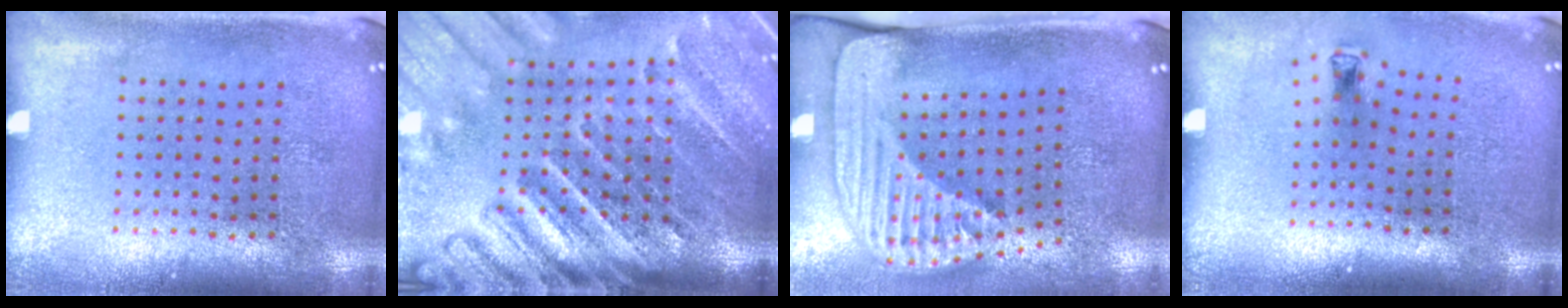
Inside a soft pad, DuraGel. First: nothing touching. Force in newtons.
{"total": 4.4, "press": 3.6, "slide": 2.6}
{"total": 2.5, "press": 1.8, "slide": 1.8}
{"total": 0.7, "press": 0.3, "slide": 0.6}